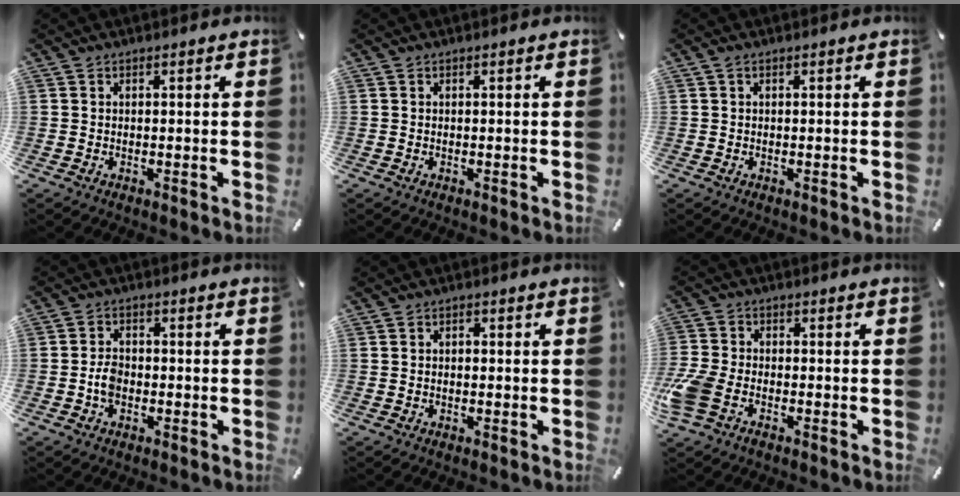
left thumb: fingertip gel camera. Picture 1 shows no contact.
{"total": 0.0}
{"total": 0.5, "force": [0.1, 0.2, 0.5], "torque": [-0.010, 0.002, 0.000]}
{"total": 3.5, "force": [-1.1, 2.4, 2.3], "torque": [-0.049, 0.006, -0.022]}
{"total": 1.0, "force": [-0.2, 0.8, 0.6], "torque": [-0.012, 0.004, -0.006]}
{"total": 6.5, "force": [-3.0, 4.1, 4.1], "torque": [-0.103, 0.003, -0.059]}